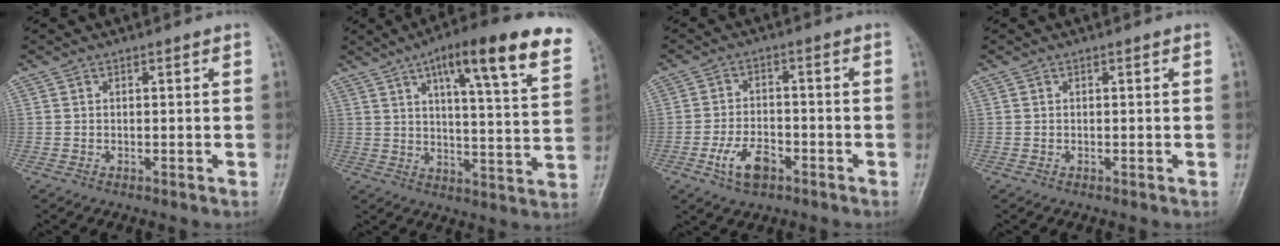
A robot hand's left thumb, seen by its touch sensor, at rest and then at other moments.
{"total": 21.3, "force": [12.2, 6.2, 16.3], "torque": [-0.191, -0.026, 0.154]}
{"total": 6.7, "force": [-3.3, 3.7, 4.5], "torque": [-0.078, 0.019, -0.059]}
{"total": 0.0}